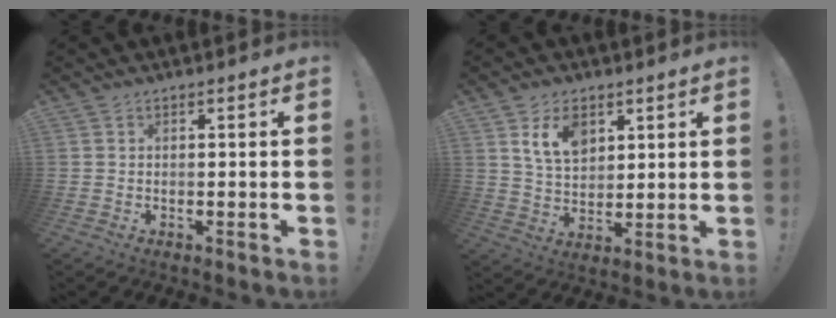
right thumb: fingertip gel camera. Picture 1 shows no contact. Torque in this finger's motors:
{"motor_torque": [0.94, 0.89, 0.86, 0.17, 0.01]}